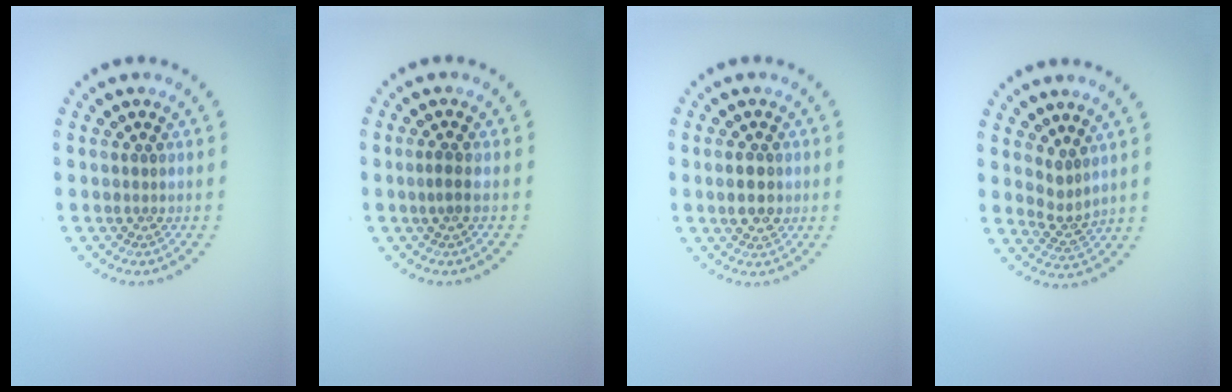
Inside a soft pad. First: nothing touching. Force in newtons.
{"total": 1.2, "press": 0.9, "slide": 0.8}
{"total": 2.6, "press": 2.6, "slide": 0.1}
{"total": 1.8, "press": 1.4, "slide": 1.2}